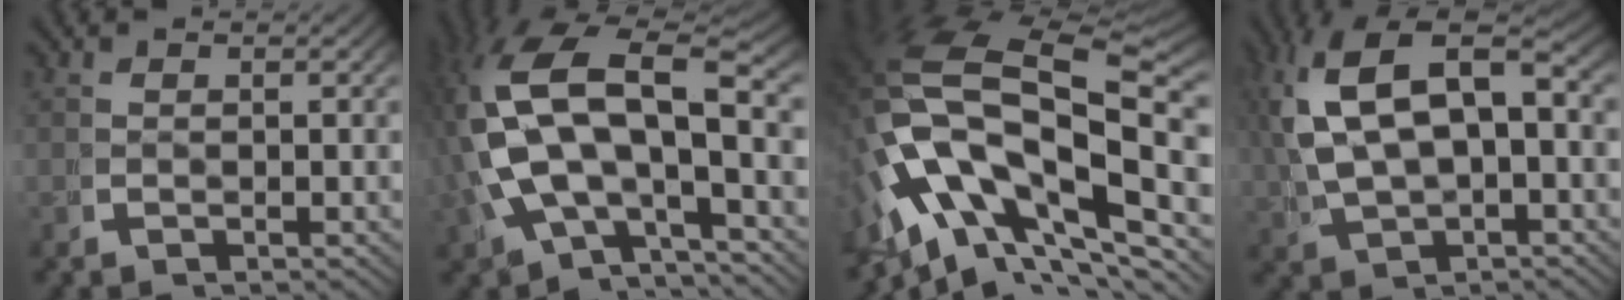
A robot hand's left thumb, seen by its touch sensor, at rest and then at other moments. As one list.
[{"total": 14.3, "force": [1.0, 9.0, 11.1], "torque": [-0.243, -0.030, 0.030]}, {"total": 21.2, "force": [0.5, 13.4, 16.4], "torque": [-0.337, -0.044, 0.024]}, {"total": 10.4, "force": [2.4, 6.2, 8.0], "torque": [-0.164, 0.005, 0.053]}]